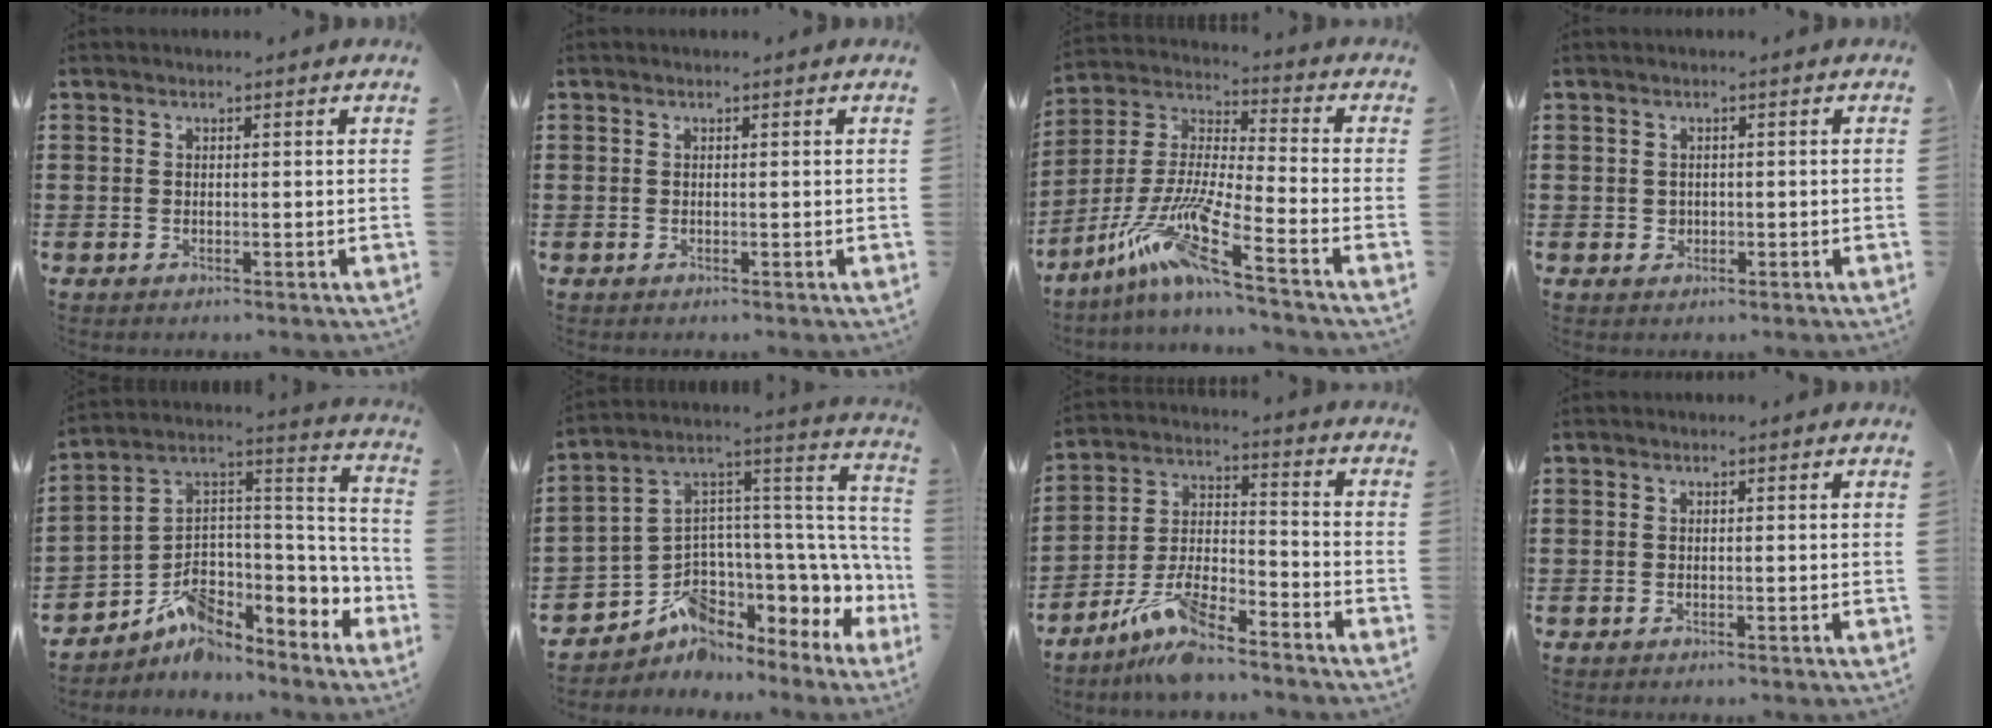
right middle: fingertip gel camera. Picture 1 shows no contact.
{"total": 0.0}
{"total": 11.9, "force": [-8.2, 0.6, 8.7], "torque": [-0.204, -0.019, -0.172]}
{"total": 1.1, "force": [0.1, 1.0, 0.3], "torque": [-0.008, 0.007, 0.001]}
{"total": 6.2, "force": [-4.3, 3.7, 2.6], "torque": [-0.059, -0.023, -0.083]}
{"total": 4.7, "force": [-1.0, 3.7, 2.7], "torque": [-0.086, -0.055, -0.025]}
{"total": 9.4, "force": [-8.0, 1.7, 4.7], "torque": [-0.104, 0.007, -0.159]}
{"total": 0.0}